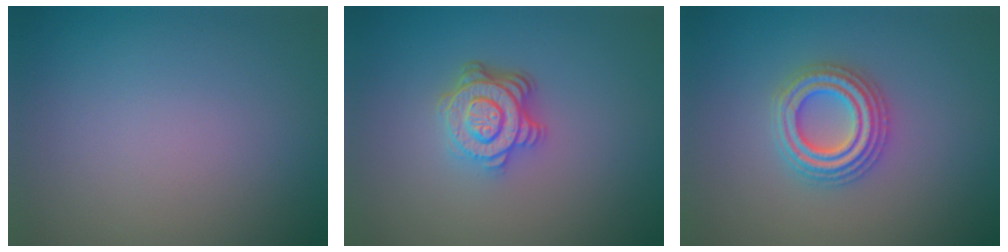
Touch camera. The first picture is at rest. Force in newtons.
{"total": 4.4, "press": 3.3, "slide": 3.0}
{"total": 4.4, "press": 4.3, "slide": 0.8}